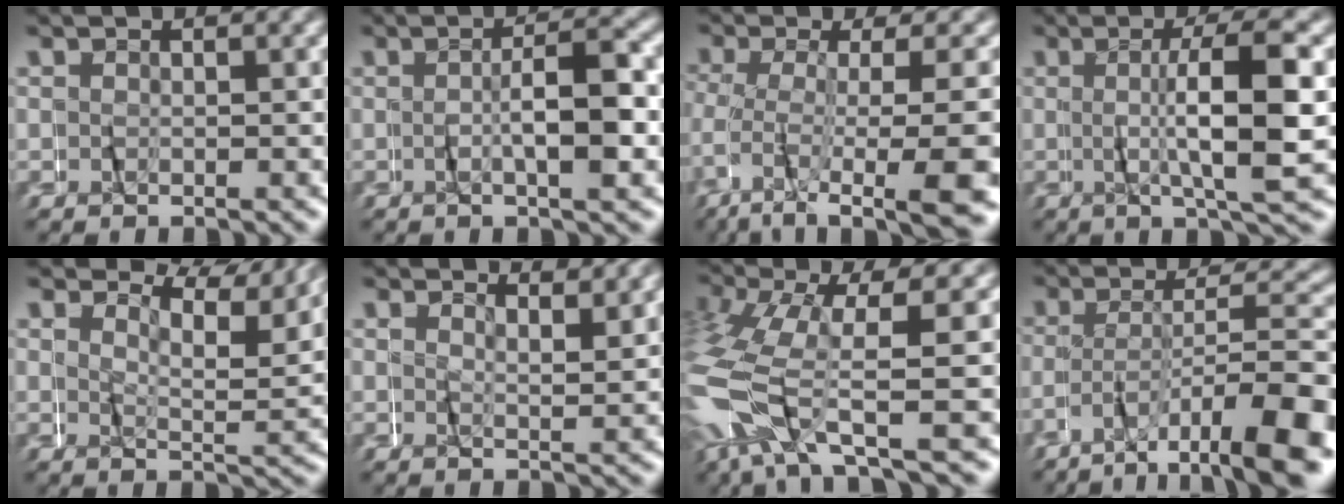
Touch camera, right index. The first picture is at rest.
{"total": 4.2, "force": [-0.2, 0.3, 4.1], "torque": [-0.056, 0.011, -0.006]}
{"total": 7.5, "force": [-3.8, 1.4, 6.3], "torque": [-0.106, -0.013, -0.056]}
{"total": 6.8, "force": [0.4, -0.2, 6.8], "torque": [-0.105, 0.011, 0.003]}
{"total": 4.9, "force": [4.0, 0.8, 2.8], "torque": [-0.037, 0.019, 0.053]}
{"total": 2.1, "force": [1.9, -0.9, -0.1], "torque": [-0.009, -0.001, 0.030]}
{"total": 7.7, "force": [-2.5, 4.2, 5.9], "torque": [-0.178, -0.028, -0.032]}
{"total": 8.7, "force": [-5.5, 1.5, 6.6], "torque": [-0.092, -0.006, -0.085]}